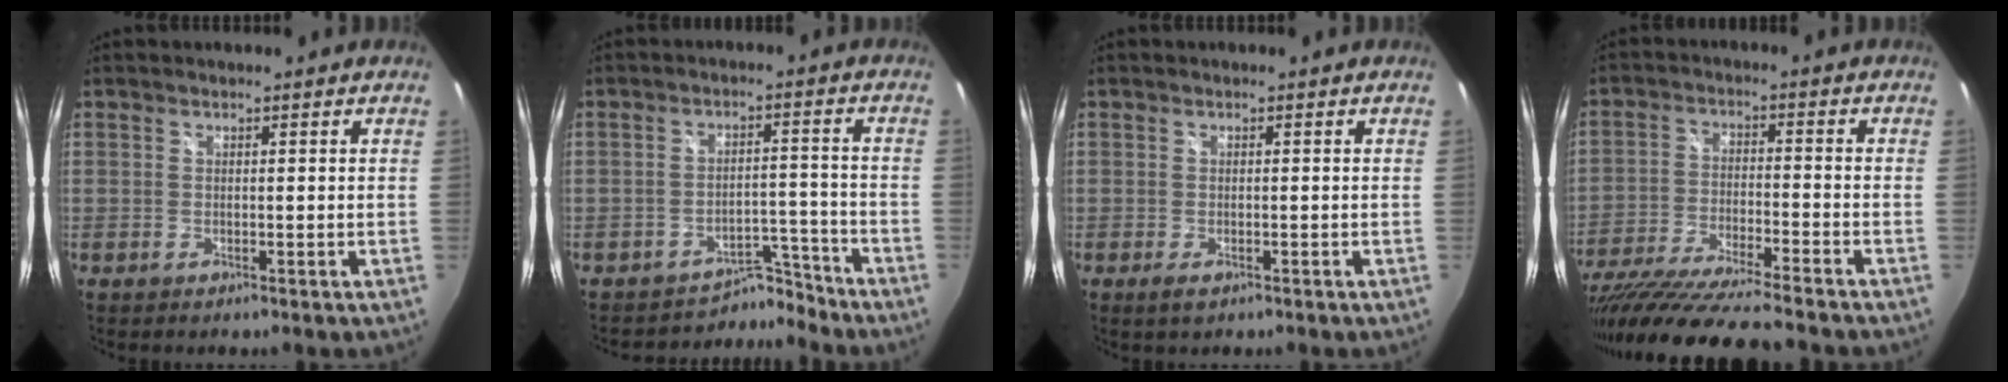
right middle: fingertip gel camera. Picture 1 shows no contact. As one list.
[{"total": 6.5, "force": [-6.1, 2.1, -0.5], "torque": [0.013, 0.029, -0.091]}, {"total": 1.8, "force": [-1.0, 0.8, 1.2], "torque": [-0.023, -0.005, -0.017]}, {"total": 18.2, "force": [-15.7, 0.4, 9.3], "torque": [-0.185, -0.047, -0.269]}]